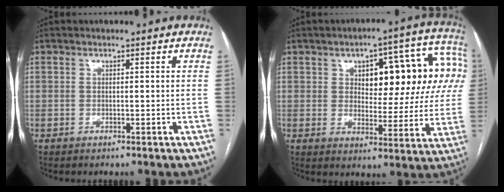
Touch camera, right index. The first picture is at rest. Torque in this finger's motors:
{"motor_torque": [0.57, 0.04, 0.59, 0.09]}